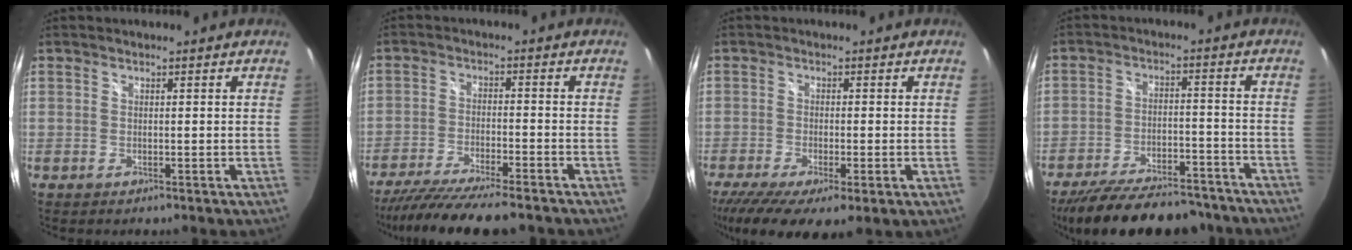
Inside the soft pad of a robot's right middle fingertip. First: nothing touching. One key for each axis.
{"total": 15.3, "fx": -13.2, "fy": 1.7, "fz": 7.6, "tx": -0.156, "ty": -0.036, "tz": -0.214}
{"total": 11.3, "fx": -6.1, "fy": 3.2, "fz": 9.0, "tx": -0.178, "ty": -0.050, "tz": -0.095}
{"total": 23.3, "fx": -19.5, "fy": 7.4, "fz": 10.2, "tx": -0.197, "ty": -0.009, "tz": -0.267}